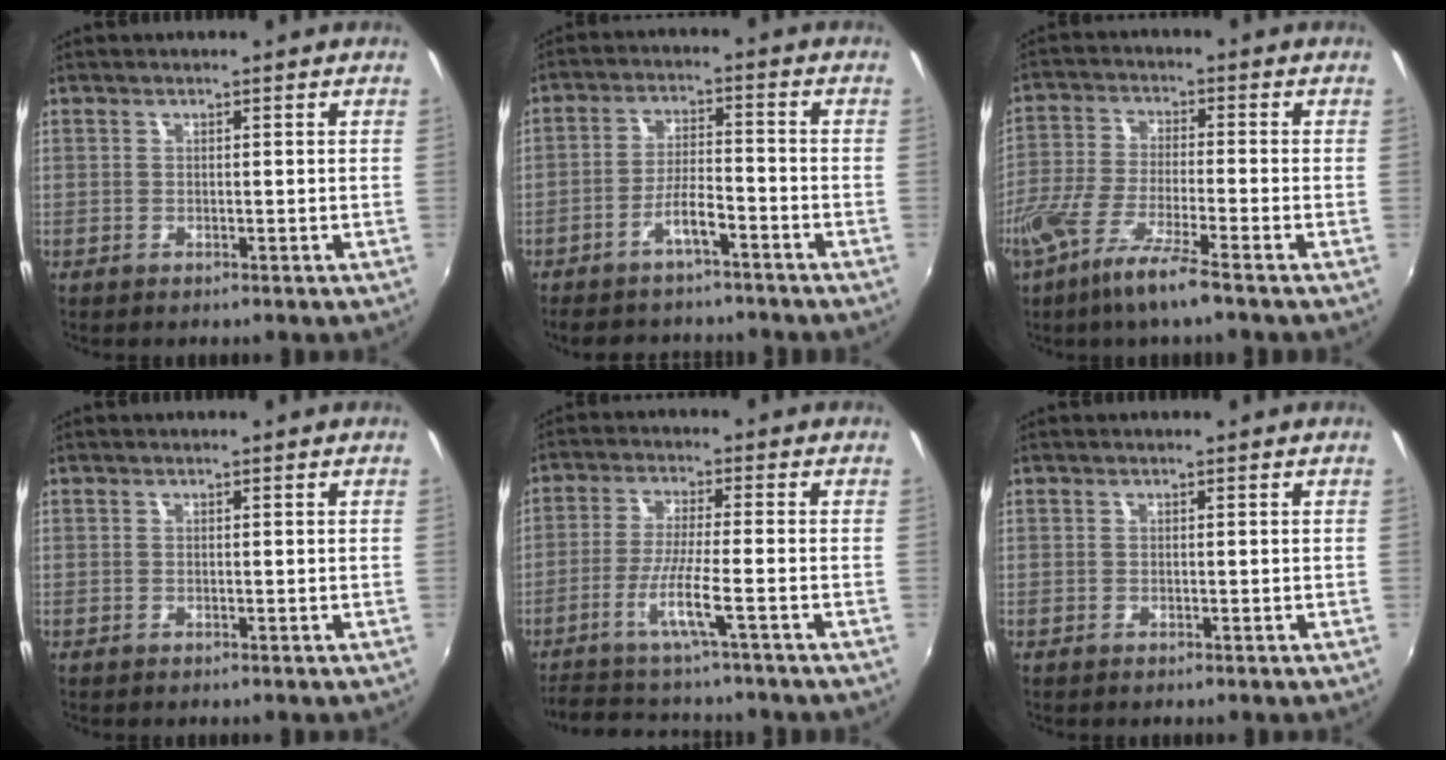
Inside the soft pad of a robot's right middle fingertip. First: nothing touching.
{"total": 8.7, "force": [-6.8, 2.7, 4.8], "torque": [-0.100, 0.006, -0.112]}
{"total": 10.3, "force": [-6.7, 0.7, 7.8], "torque": [-0.162, -0.022, -0.134]}
{"total": 0.0}
{"total": 9.8, "force": [-7.6, -0.1, 6.2], "torque": [-0.136, -0.022, -0.134]}
{"total": 0.0}